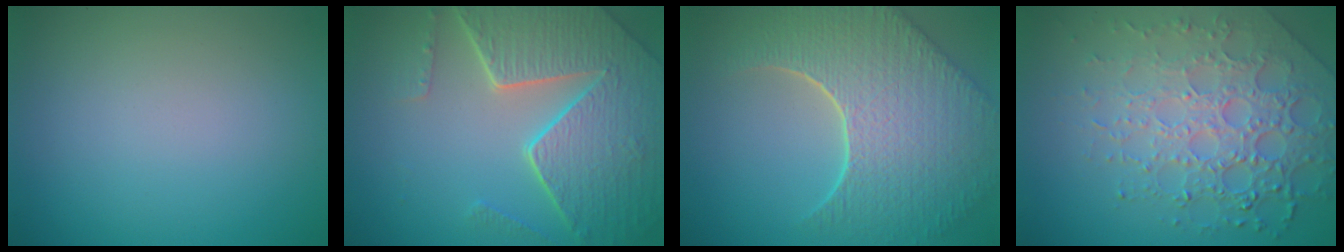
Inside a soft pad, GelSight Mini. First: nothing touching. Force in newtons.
{"total": 7.8, "press": 5.7, "slide": 5.4}
{"total": 9.4, "press": 6.6, "slide": 6.7}
{"total": 7.9, "press": 5.5, "slide": 5.7}